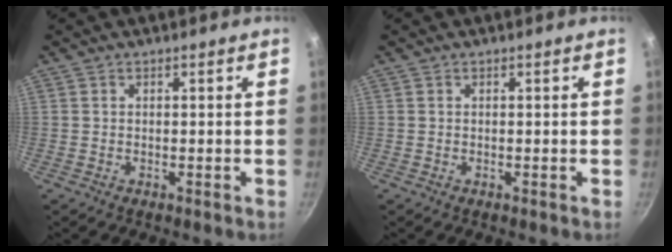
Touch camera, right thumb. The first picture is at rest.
{"total": 0.0}